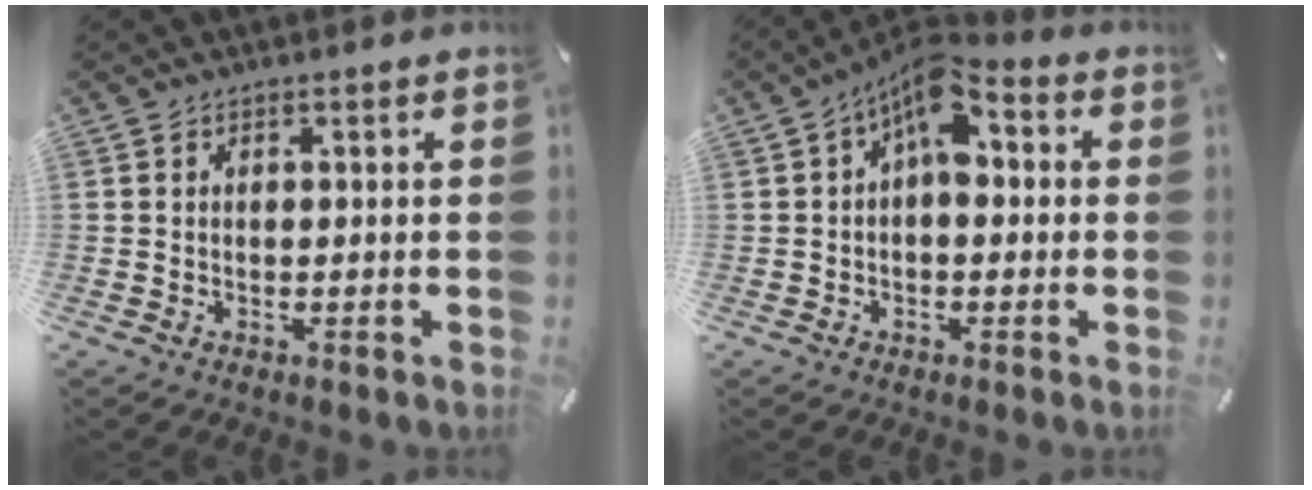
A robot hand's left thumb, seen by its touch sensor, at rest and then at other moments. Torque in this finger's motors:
{"motor_torque": [0.44, 0.56, 0.26, 0.05, 0.12]}